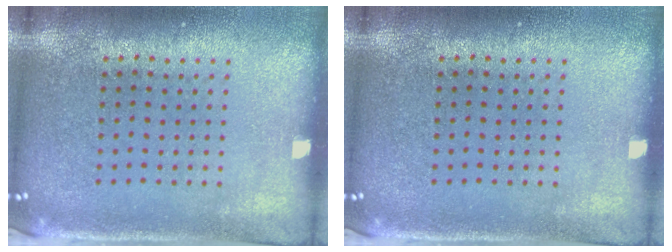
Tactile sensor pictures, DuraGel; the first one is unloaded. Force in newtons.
{"total": 0.0}